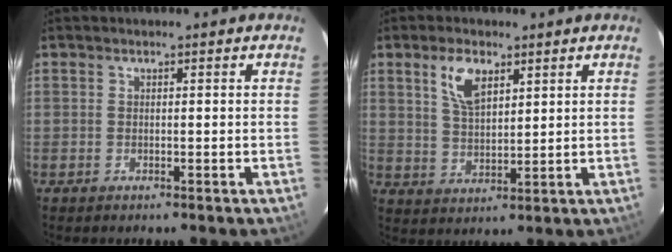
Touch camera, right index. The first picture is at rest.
{"total": 7.0, "force": [3.7, 3.4, 4.9], "torque": [-0.093, 0.008, 0.074]}